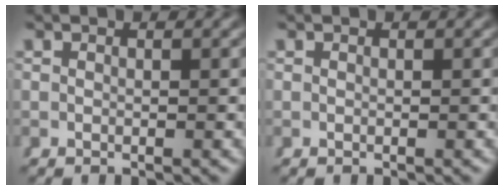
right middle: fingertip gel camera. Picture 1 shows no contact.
{"total": 0.0}